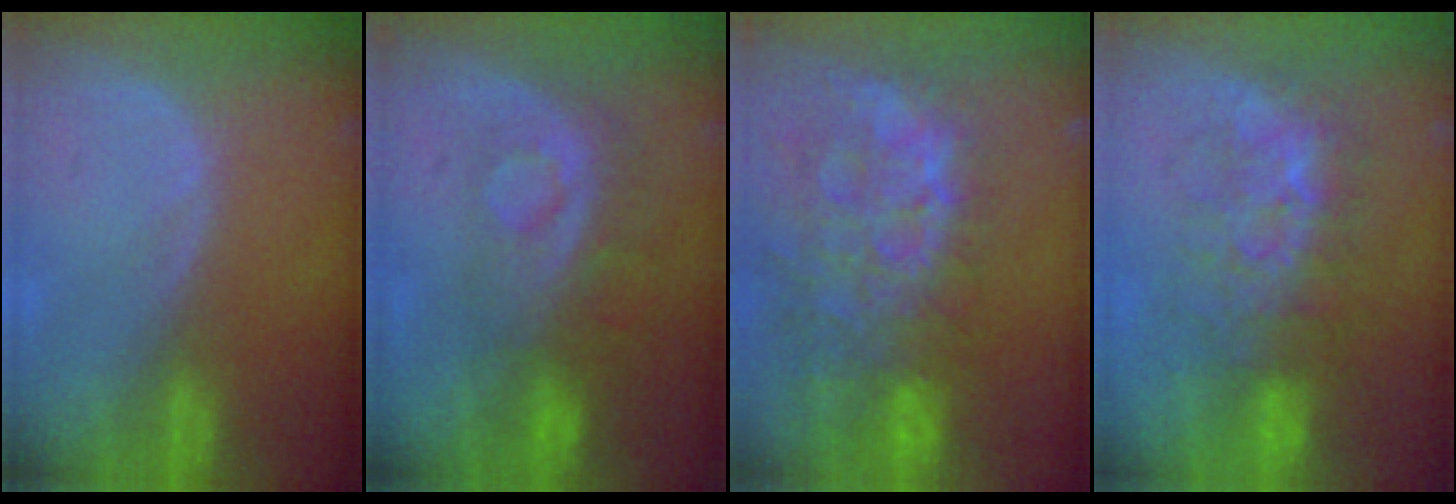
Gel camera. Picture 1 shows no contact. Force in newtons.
{"total": 8.4, "press": 7.1, "slide": 4.4}
{"total": 13.7, "press": 11.2, "slide": 7.9}
{"total": 8.1, "press": 7.8, "slide": 1.9}